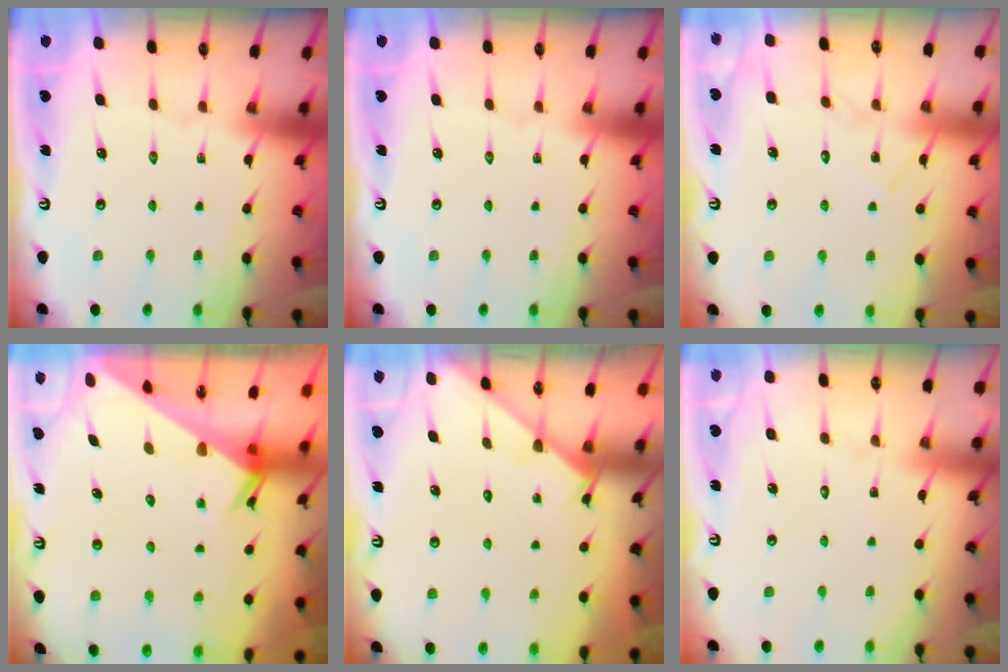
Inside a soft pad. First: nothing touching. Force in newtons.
{"total": 0.0}
{"total": 9.7, "press": 9.7, "slide": 0.7}
{"total": 3.7, "press": 3.7, "slide": 0.4}
{"total": 1.3, "press": 1.3, "slide": 0.1}
{"total": 4.3, "press": 4.3, "slide": 0.4}